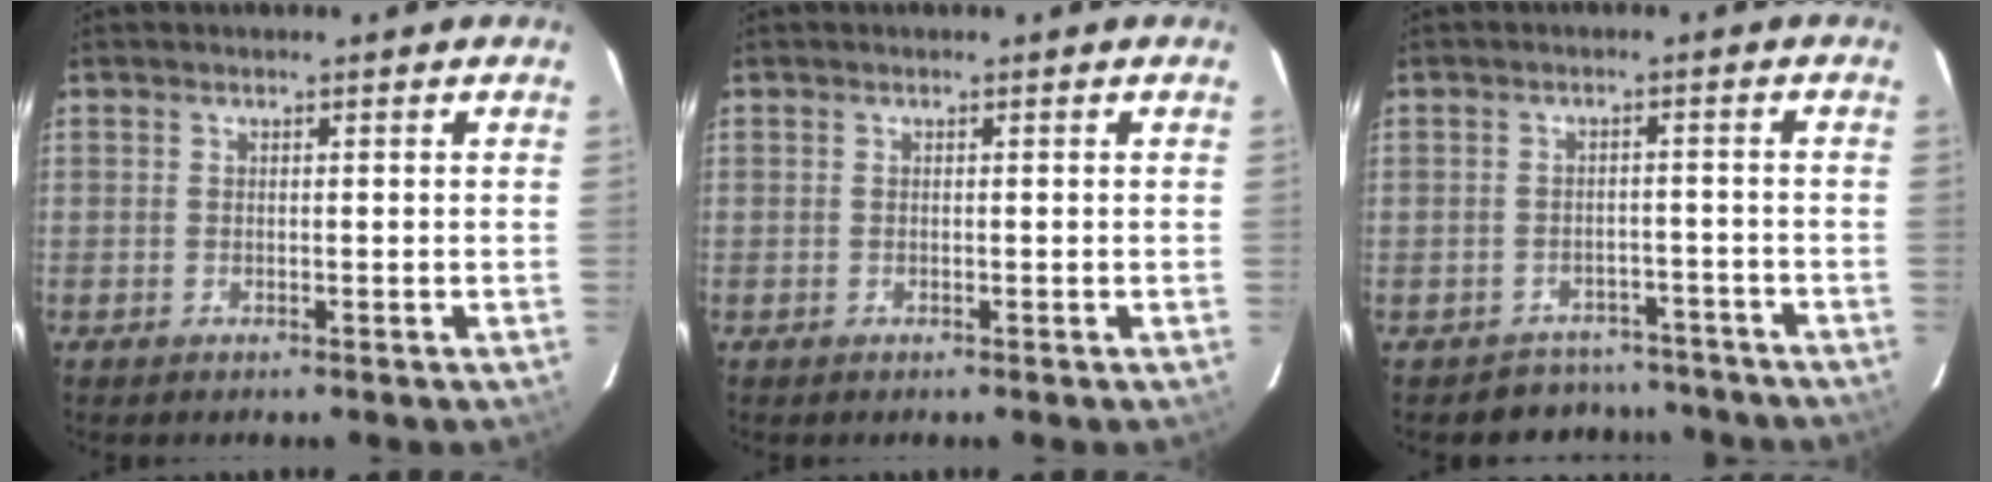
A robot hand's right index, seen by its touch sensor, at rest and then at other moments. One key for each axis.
{"total": 0.0}
{"total": 7.4, "fx": -6.0, "fy": 4.4, "fz": -0.2, "tx": 0.002, "ty": 0.038, "tz": -0.073}